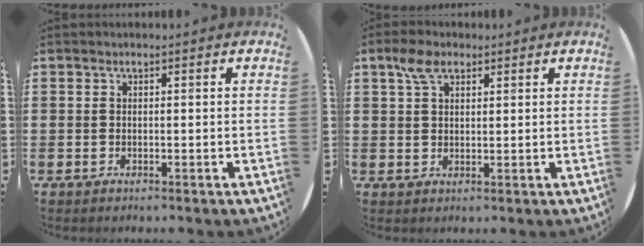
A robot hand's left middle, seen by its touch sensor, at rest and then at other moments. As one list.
[{"total": 3.9, "force": [2.5, 2.0, 2.2], "torque": [-0.040, 0.005, 0.043]}]